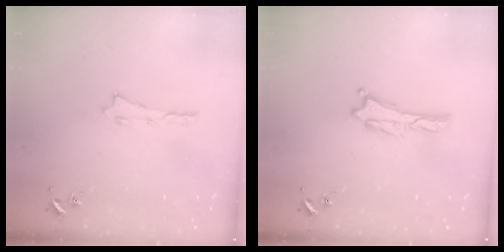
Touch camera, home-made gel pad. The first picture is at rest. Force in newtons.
{"total": 0.0}